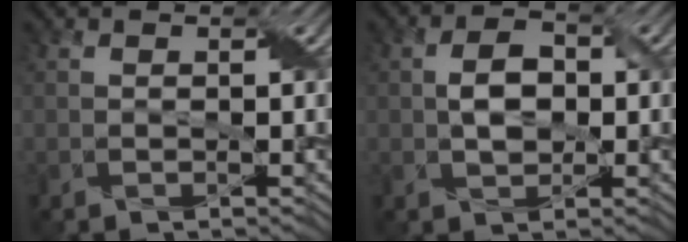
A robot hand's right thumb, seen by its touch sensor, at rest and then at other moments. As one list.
[{"total": 4.0, "force": [0.0, 2.6, 3.0], "torque": [-0.063, 0.003, -0.003]}]